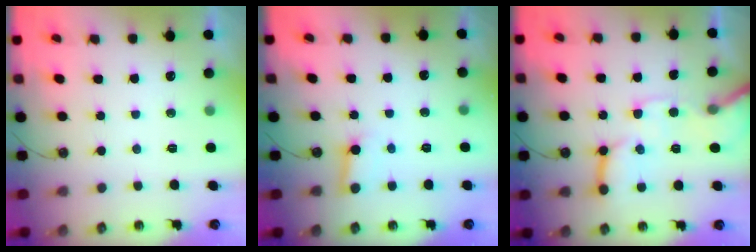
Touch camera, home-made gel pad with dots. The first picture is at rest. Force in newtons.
{"total": 4.0, "press": 4.0, "slide": 0.3}
{"total": 15.0, "press": 14.9, "slide": 2.1}